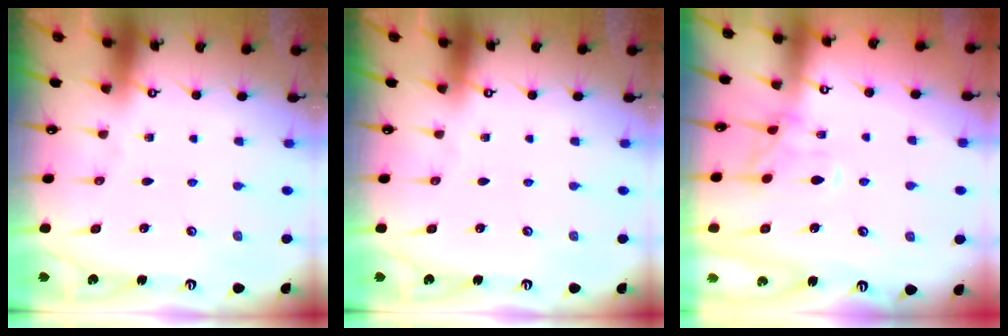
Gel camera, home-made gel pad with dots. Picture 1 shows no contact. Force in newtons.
{"total": 0.0}
{"total": 0.0}